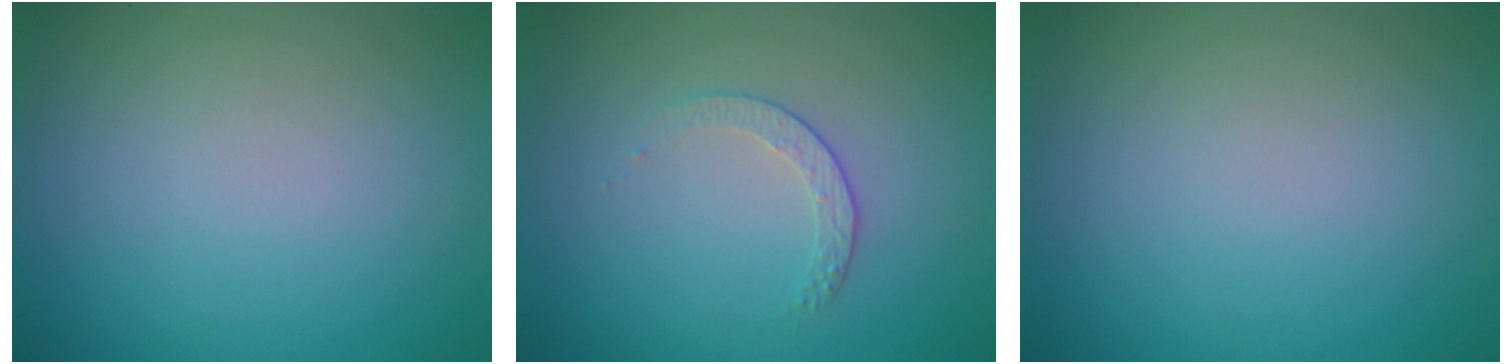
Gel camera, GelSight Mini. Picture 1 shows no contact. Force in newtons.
{"total": 1.5, "press": 0.9, "slide": 1.2}
{"total": 0.0}